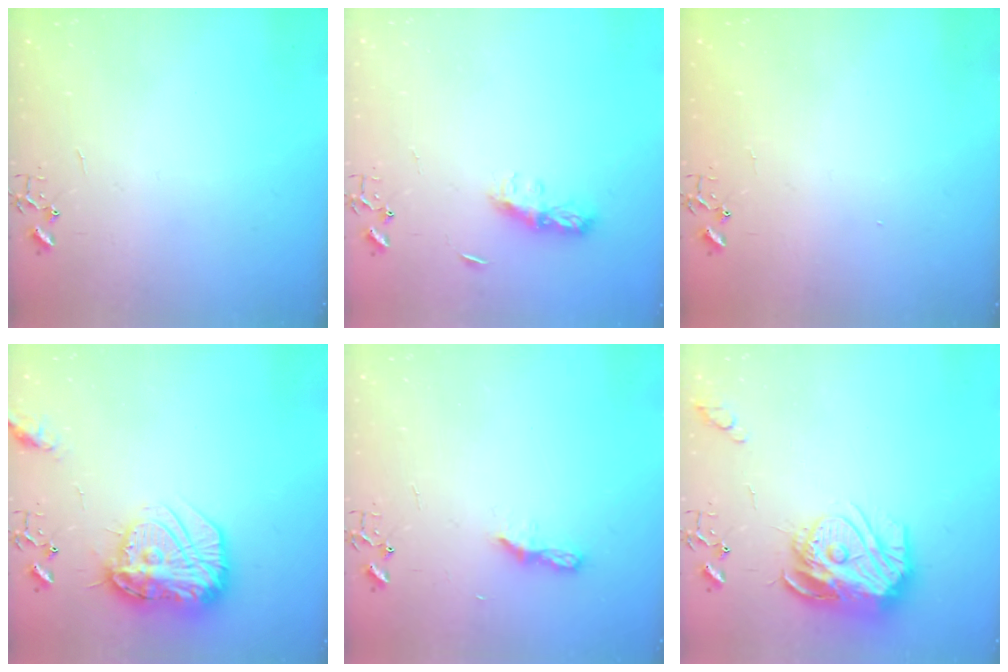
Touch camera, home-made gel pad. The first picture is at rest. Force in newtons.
{"total": 7.4, "press": 7.4, "slide": 0.4}
{"total": 1.3, "press": 1.2, "slide": 0.1}
{"total": 19.3, "press": 19.2, "slide": 1.6}
{"total": 5.9, "press": 5.8, "slide": 0.7}
{"total": 16.7, "press": 16.7, "slide": 1.6}